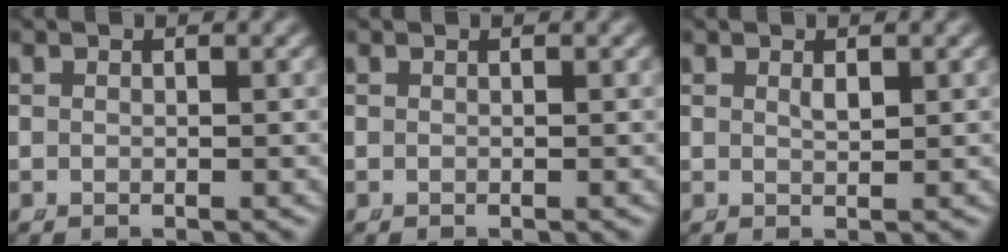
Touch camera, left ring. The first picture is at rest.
{"total": 0.0}
{"total": 0.8, "force": [0.3, 0.1, 0.7], "torque": [-0.016, -0.013, 0.014]}